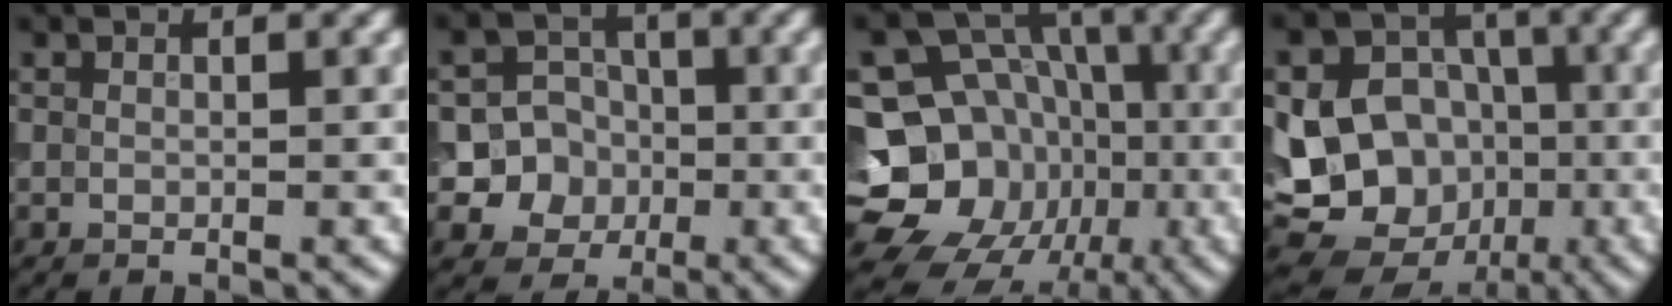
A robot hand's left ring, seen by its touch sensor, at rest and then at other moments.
{"total": 7.3, "force": [-1.3, 7.1, 1.4], "torque": [-0.010, 0.015, -0.043]}
{"total": 16.1, "force": [-4.3, 13.9, 6.9], "torque": [-0.127, -0.007, -0.088]}
{"total": 14.0, "force": [-2.6, 12.6, 5.4], "torque": [-0.110, -0.022, -0.044]}